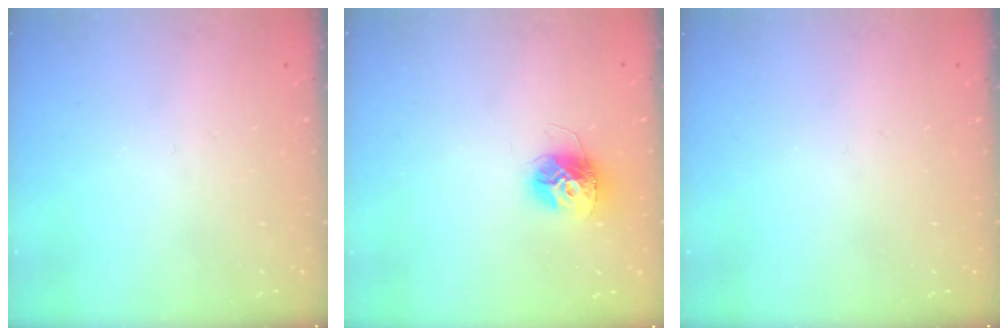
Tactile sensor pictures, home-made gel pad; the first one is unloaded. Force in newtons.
{"total": 11.8, "press": 11.8, "slide": 0.9}
{"total": 0.0}